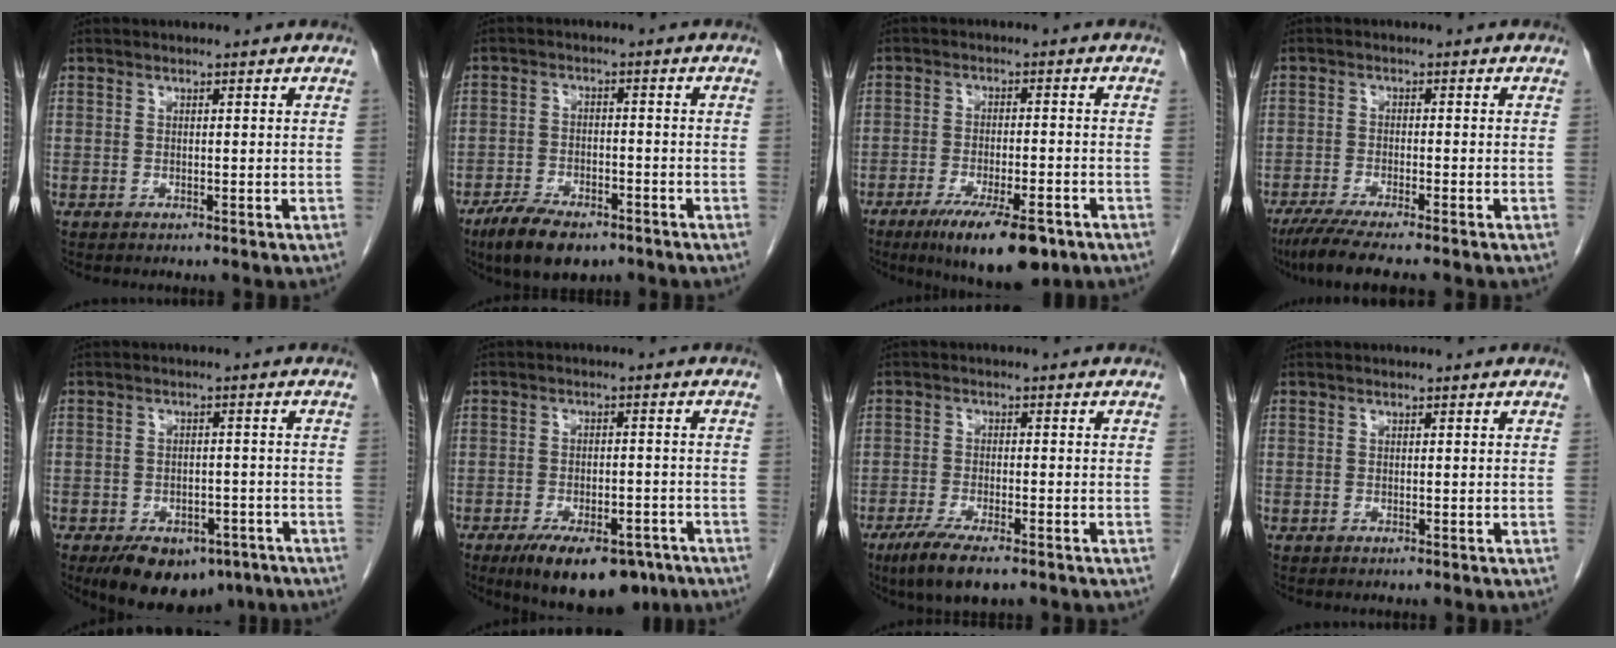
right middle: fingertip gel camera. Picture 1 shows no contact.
{"total": 8.8, "force": [-6.3, 3.5, 5.0], "torque": [-0.088, -0.008, -0.105]}
{"total": 11.4, "force": [-7.4, 2.7, 8.2], "torque": [-0.128, -0.018, -0.115]}
{"total": 7.4, "force": [-5.9, 0.2, 4.4], "torque": [-0.071, -0.019, -0.098]}
{"total": 10.3, "force": [-7.2, 5.2, 5.1], "torque": [-0.070, 0.002, -0.106]}
{"total": 12.7, "force": [-8.9, 5.2, 7.4], "torque": [-0.105, -0.002, -0.132]}
{"total": 7.5, "force": [-5.2, 1.6, 5.2], "torque": [-0.090, -0.016, -0.084]}
{"total": 0.0}